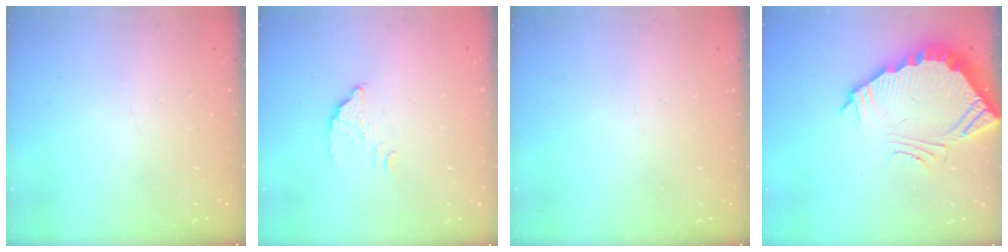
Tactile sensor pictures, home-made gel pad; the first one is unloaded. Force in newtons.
{"total": 2.9, "press": 2.9, "slide": 0.1}
{"total": 0.0}
{"total": 5.2, "press": 5.2, "slide": 0.4}